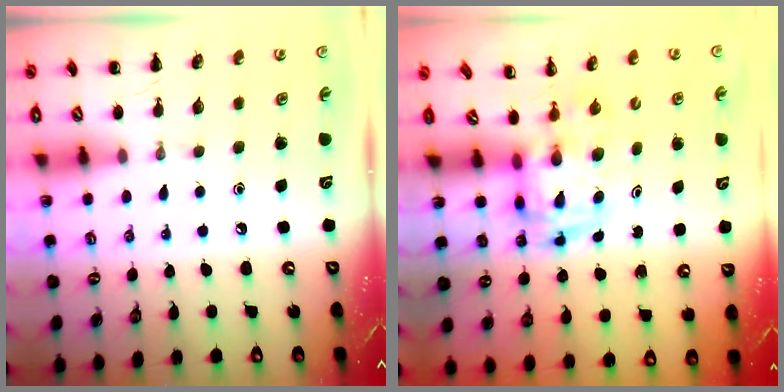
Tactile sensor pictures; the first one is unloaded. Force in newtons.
{"total": 2.8, "press": 2.8, "slide": 0.5}